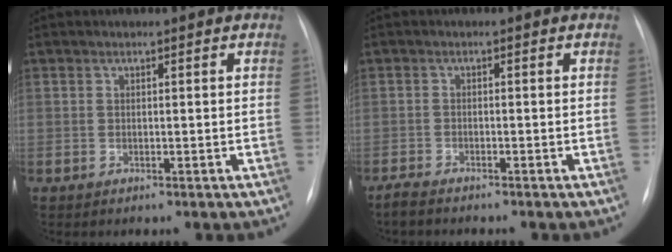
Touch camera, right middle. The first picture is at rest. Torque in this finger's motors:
{"motor_torque": [0.04, -0.05, -0.01, 0.00]}